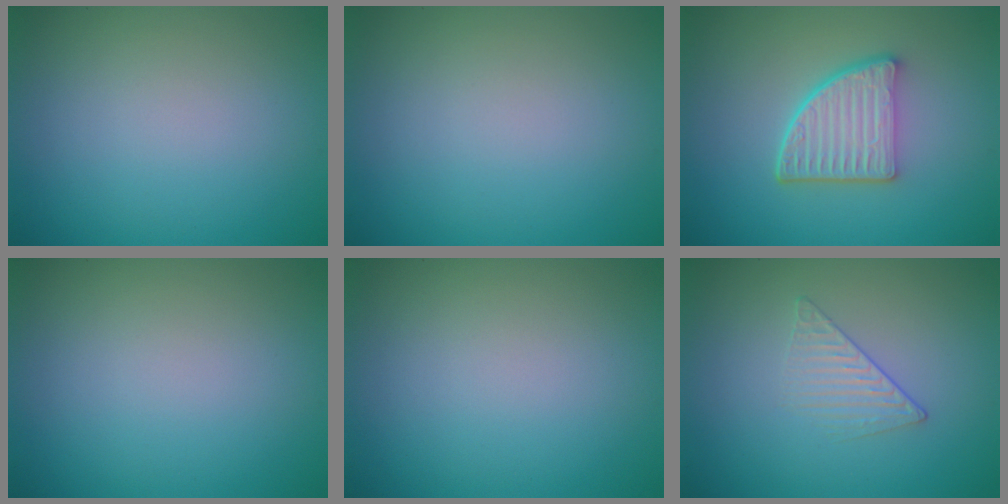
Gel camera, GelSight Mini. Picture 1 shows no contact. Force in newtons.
{"total": 0.0}
{"total": 5.0, "press": 3.8, "slide": 3.3}
{"total": 0.0}
{"total": 0.0}
{"total": 1.5, "press": 0.7, "slide": 1.3}